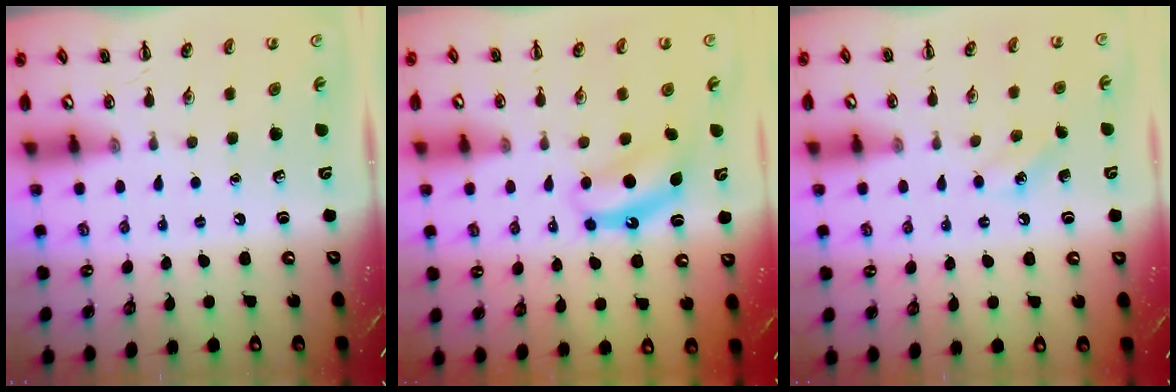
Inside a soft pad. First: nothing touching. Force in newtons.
{"total": 6.4, "press": 6.4, "slide": 1.0}
{"total": 5.7, "press": 5.5, "slide": 1.6}